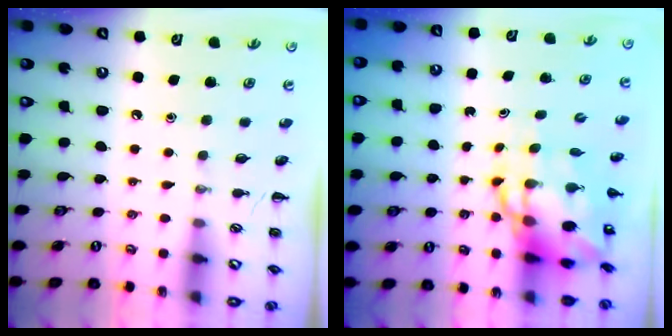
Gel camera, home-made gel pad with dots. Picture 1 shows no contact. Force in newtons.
{"total": 10.2, "press": 9.8, "slide": 2.7}